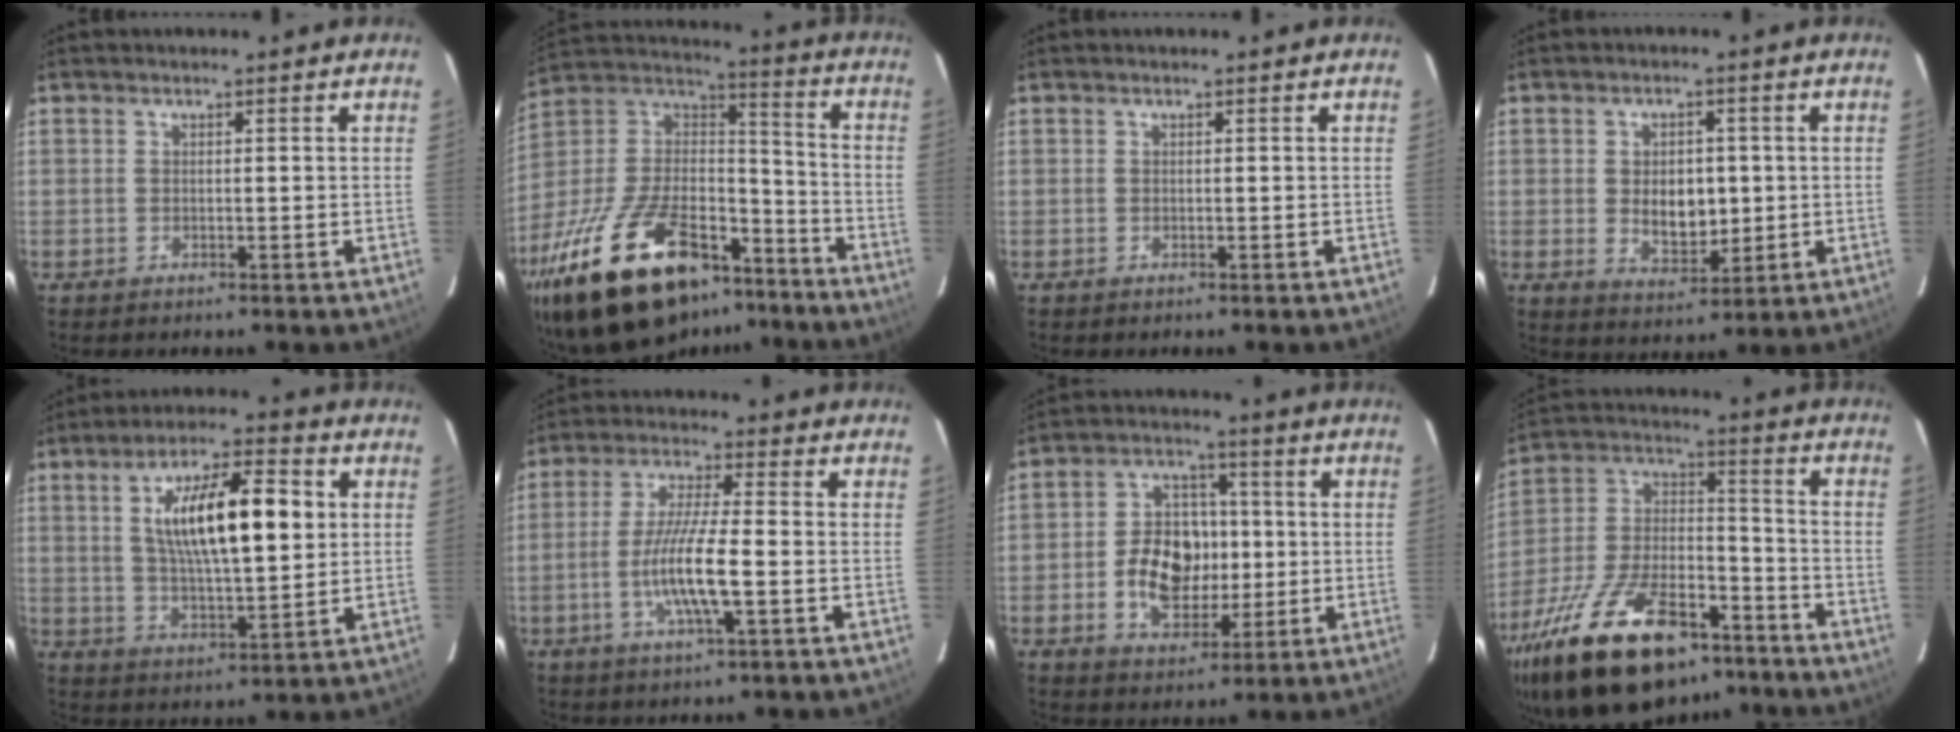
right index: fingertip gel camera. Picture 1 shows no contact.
{"total": 32.9, "force": [-22.1, 14.5, 19.6], "torque": [-0.390, -0.004, -0.345]}
{"total": 0.0}
{"total": 7.2, "force": [0.0, 4.7, 5.4], "torque": [-0.094, -0.003, 0.011]}
{"total": 15.7, "force": [3.5, 4.8, 14.5], "torque": [-0.246, 0.019, 0.062]}
{"total": 9.9, "force": [-2.8, 1.1, 9.5], "torque": [-0.185, -0.007, -0.052]}
{"total": 12.3, "force": [-1.5, 8.8, 8.5], "torque": [-0.172, 0.021, -0.015]}
{"total": 28.3, "force": [-18.8, 12.6, 17.1], "torque": [-0.334, -0.003, -0.296]}